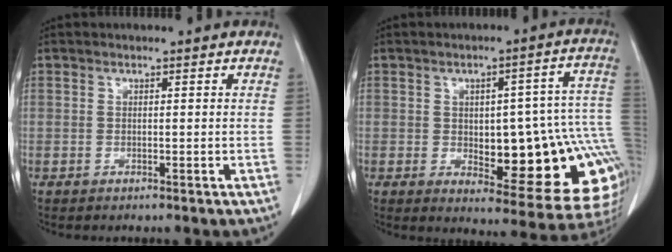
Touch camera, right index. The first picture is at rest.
{"total": 21.0, "force": [-3.1, 7.2, 19.5], "torque": [-0.163, 0.034, -0.016]}